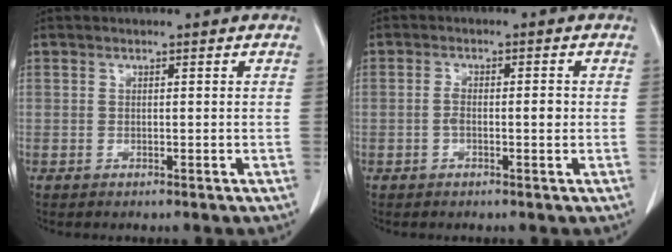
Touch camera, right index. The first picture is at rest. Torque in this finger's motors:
{"motor_torque": [0.43, -0.22, 0.21, 0.05]}